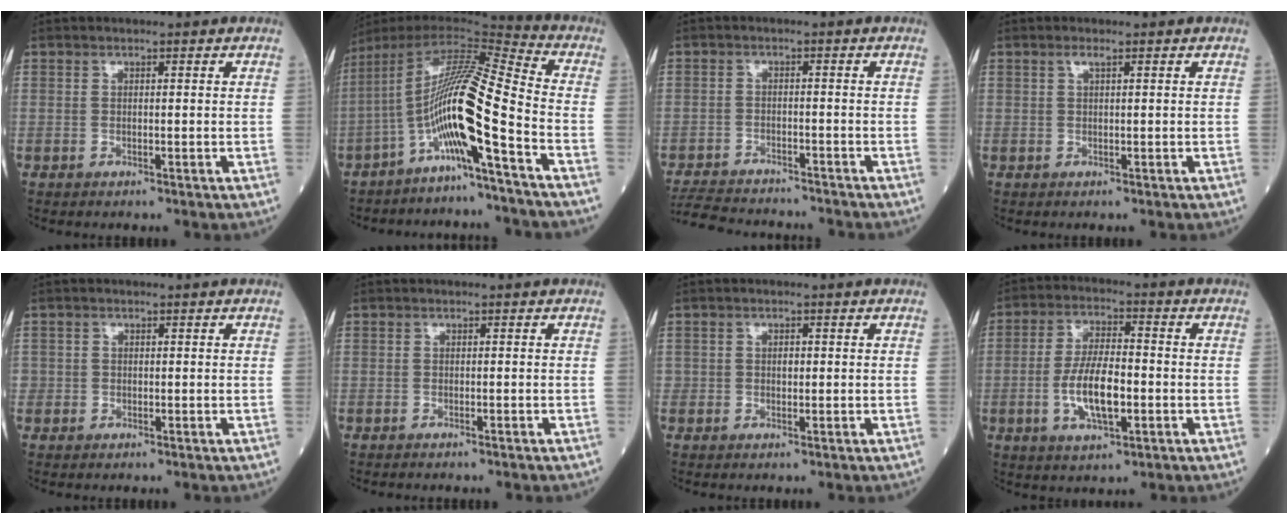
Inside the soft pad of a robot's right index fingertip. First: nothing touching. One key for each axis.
{"total": 14.5, "fx": -5.6, "fy": -0.5, "fz": 13.4, "tx": -0.251, "ty": 0.011, "tz": -0.112}
{"total": 11.0, "fx": -10.4, "fy": 2.3, "fz": 2.9, "tx": -0.057, "ty": -0.003, "tz": -0.158}
{"total": 0.9, "fx": 0.5, "fy": 0.0, "fz": 0.8, "tx": -0.020, "ty": 0.006, "tz": 0.008}
{"total": 1.0, "fx": -0.2, "fy": 1.0, "fz": 0.1, "tx": 0.007, "ty": 0.005, "tz": -0.006}
{"total": 2.1, "fx": -1.9, "fy": 0.0, "fz": 1.0, "tx": -0.016, "ty": 0.000, "tz": -0.022}
{"total": 1.1, "fx": 0.0, "fy": 0.9, "fz": 0.7, "tx": -0.010, "ty": 0.002, "tz": 0.000}
{"total": 9.2, "fx": -2.1, "fy": 3.0, "fz": 8.4, "tx": -0.170, "ty": 0.002, "tz": -0.038}